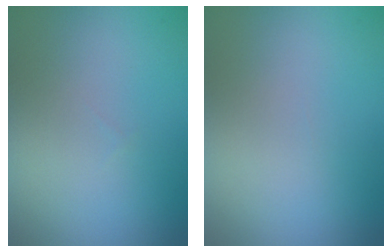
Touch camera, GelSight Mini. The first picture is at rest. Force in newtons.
{"total": 0.0}